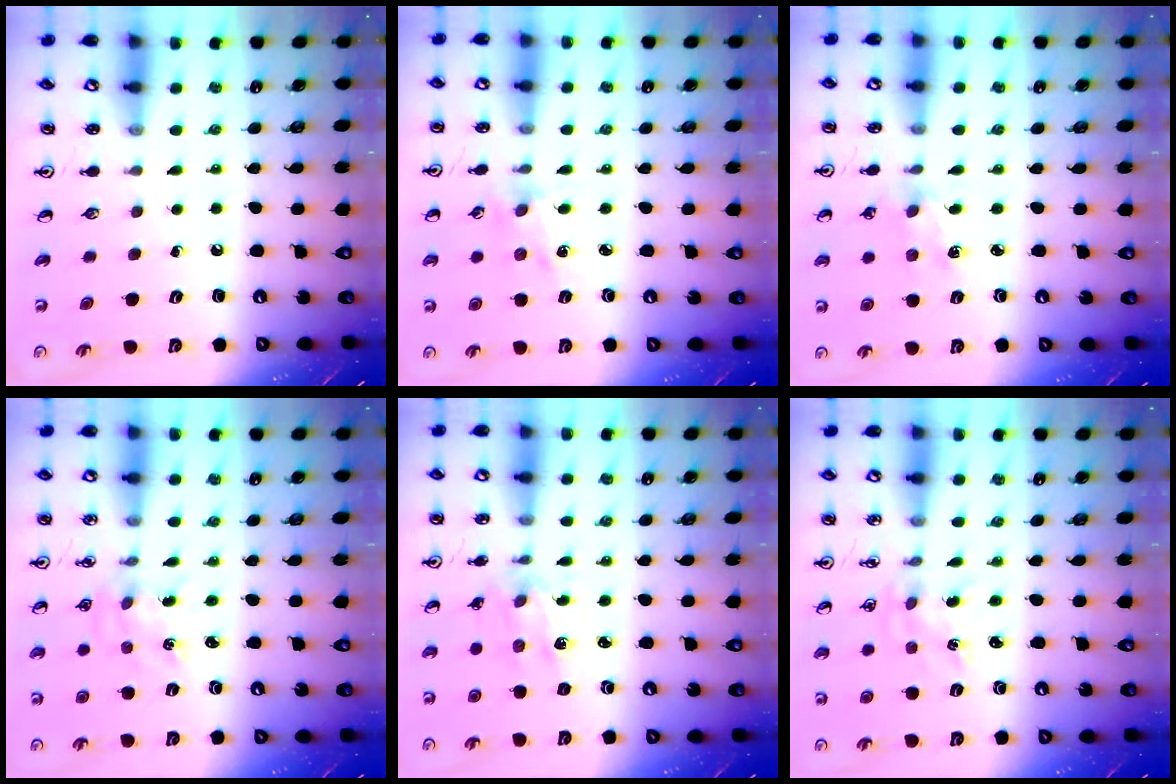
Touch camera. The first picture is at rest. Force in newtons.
{"total": 1.6, "press": 1.5, "slide": 0.3}
{"total": 1.5, "press": 1.5, "slide": 0.3}
{"total": 2.3, "press": 2.3, "slide": 0.3}
{"total": 1.8, "press": 1.8, "slide": 0.3}
{"total": 0.0}